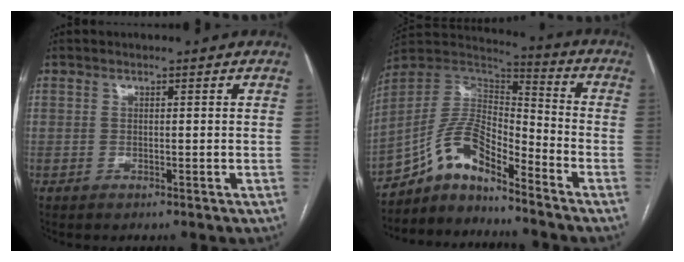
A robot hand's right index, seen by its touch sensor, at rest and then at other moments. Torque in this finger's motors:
{"motor_torque": [1.03, -1.10, 0.59, 0.12]}